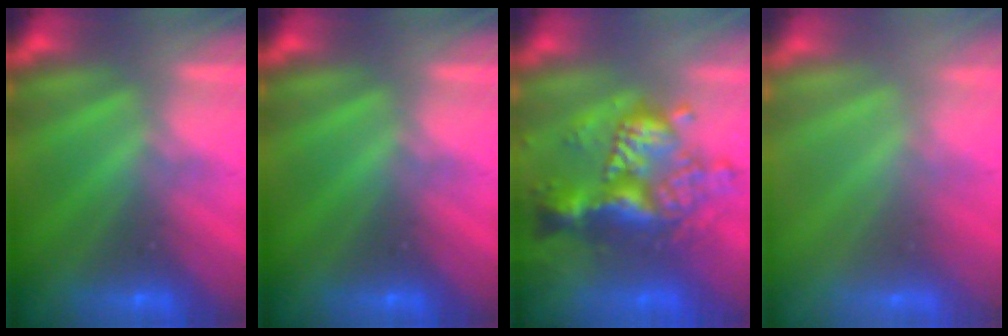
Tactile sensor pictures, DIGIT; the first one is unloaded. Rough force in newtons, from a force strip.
{"total": 0.0}
{"total": 9.4}
{"total": 4.5}